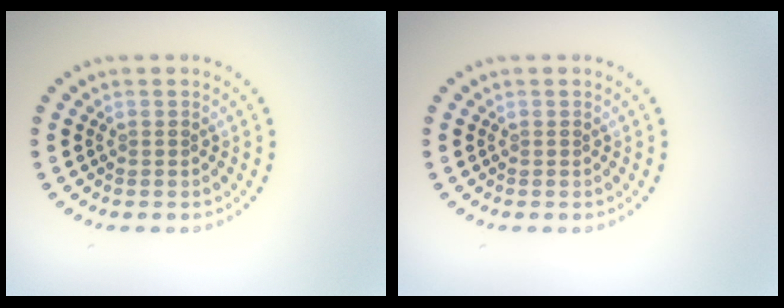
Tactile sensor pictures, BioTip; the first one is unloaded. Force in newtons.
{"total": 0.0}